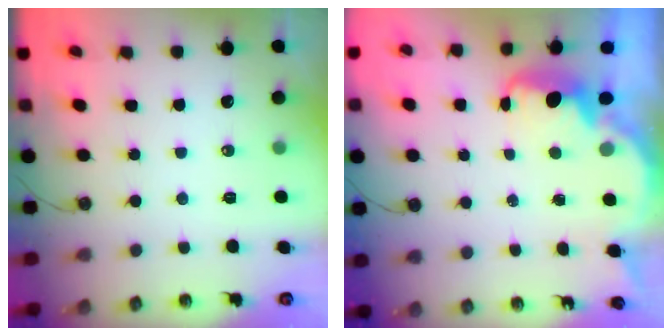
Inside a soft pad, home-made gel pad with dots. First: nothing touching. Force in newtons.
{"total": 3.3, "press": 3.2, "slide": 0.6}